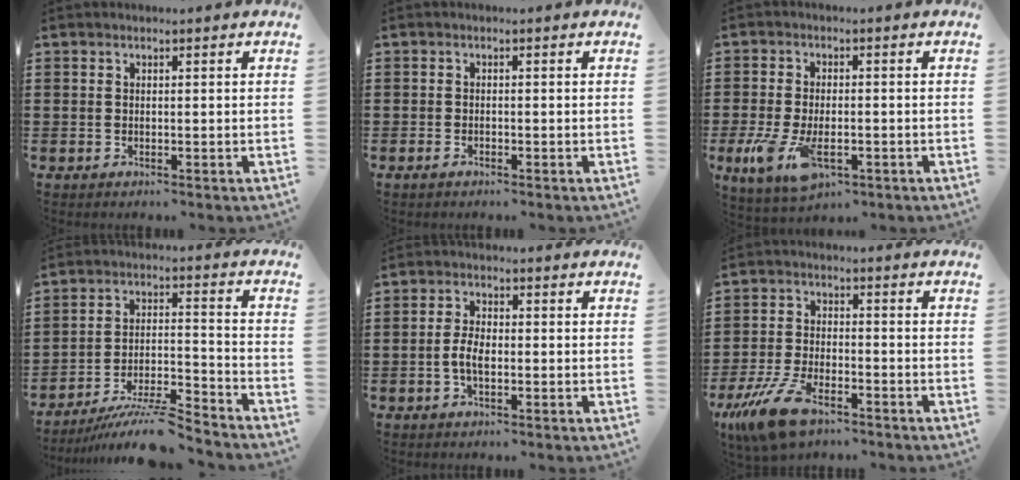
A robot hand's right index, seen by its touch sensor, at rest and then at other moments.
{"total": 0.9, "force": [-0.7, 0.3, 0.5], "torque": [-0.011, -0.004, -0.012]}
{"total": 7.7, "force": [-2.8, 3.7, 6.2], "torque": [-0.150, -0.015, -0.053]}
{"total": 9.2, "force": [-8.2, 0.7, 4.0], "torque": [-0.063, 0.016, -0.156]}
{"total": 3.7, "force": [-0.9, 1.7, 3.1], "torque": [-0.078, -0.001, -0.022]}
{"total": 9.9, "force": [-6.8, 3.6, 6.3], "torque": [-0.146, 0.008, -0.130]}